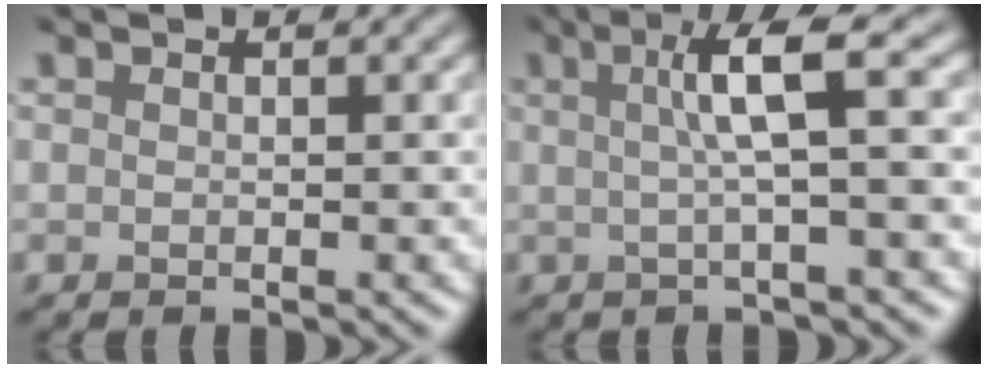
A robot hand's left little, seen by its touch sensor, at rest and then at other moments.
{"total": 4.5, "force": [0.6, 0.5, 4.4], "torque": [-0.076, 0.010, 0.007]}